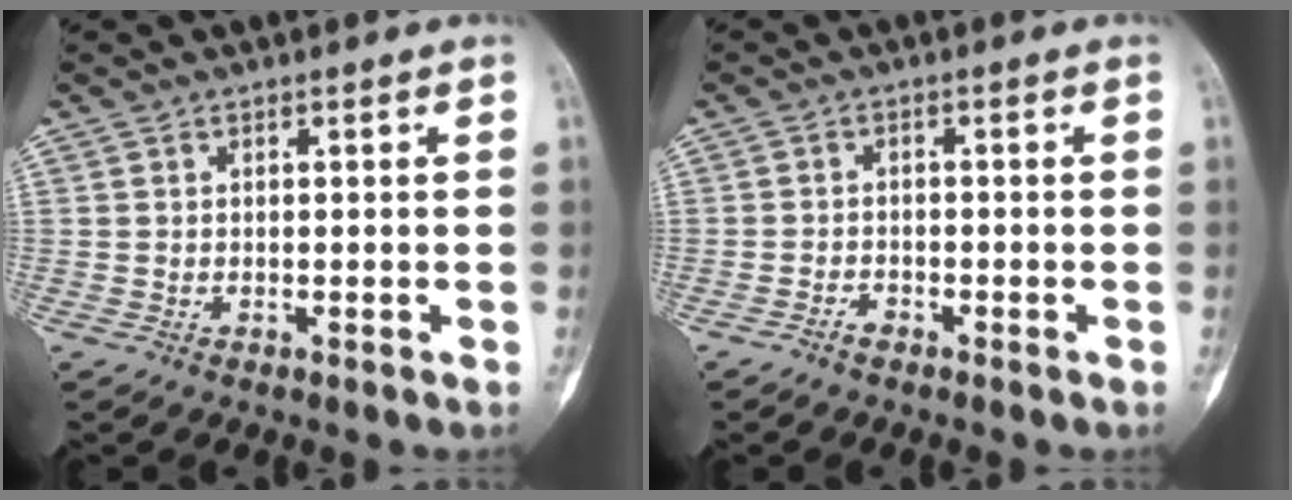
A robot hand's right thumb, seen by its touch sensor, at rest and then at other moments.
{"total": 1.6, "force": [-1.3, 0.6, 0.6], "torque": [-0.016, 0.005, -0.026]}